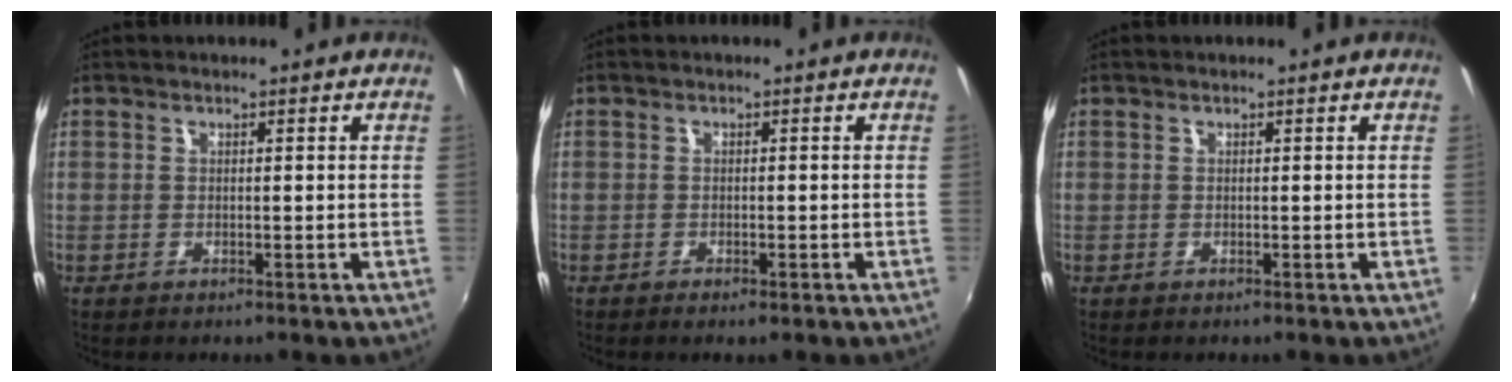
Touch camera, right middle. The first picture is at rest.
{"total": 1.2, "force": [-0.9, 0.1, 0.7], "torque": [-0.015, -0.005, -0.016]}
{"total": 0.0}